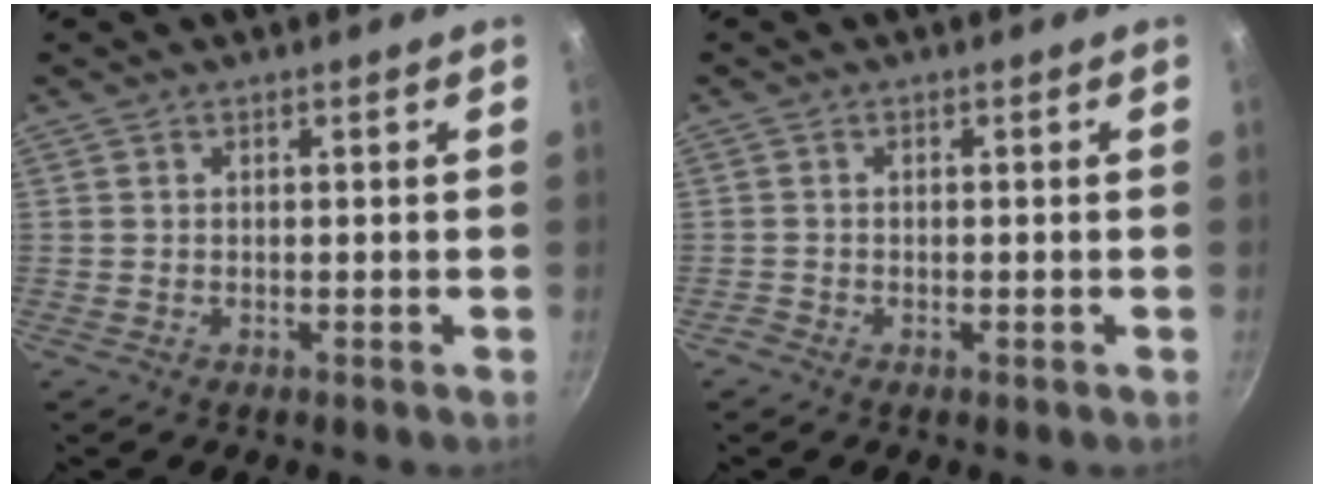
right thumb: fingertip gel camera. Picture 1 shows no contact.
{"total": 0.9, "force": [-0.6, 0.4, 0.5], "torque": [-0.014, 0.002, -0.012]}